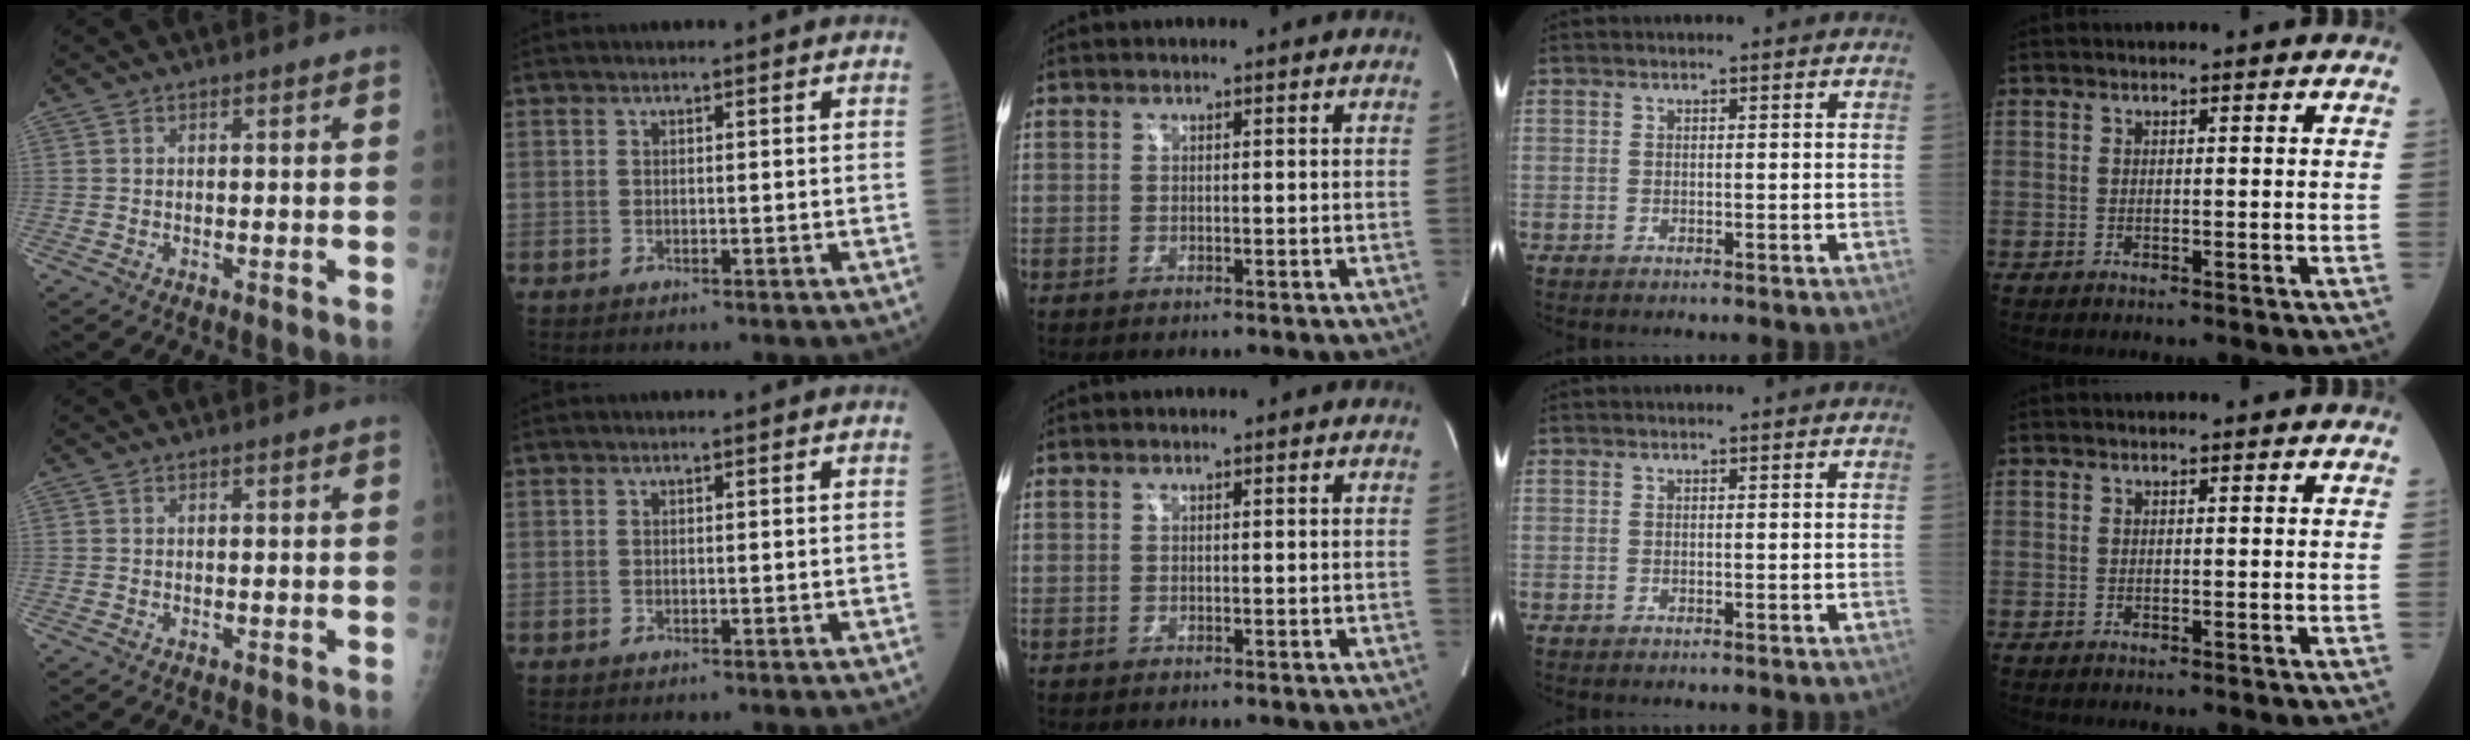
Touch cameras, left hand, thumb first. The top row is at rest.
{}